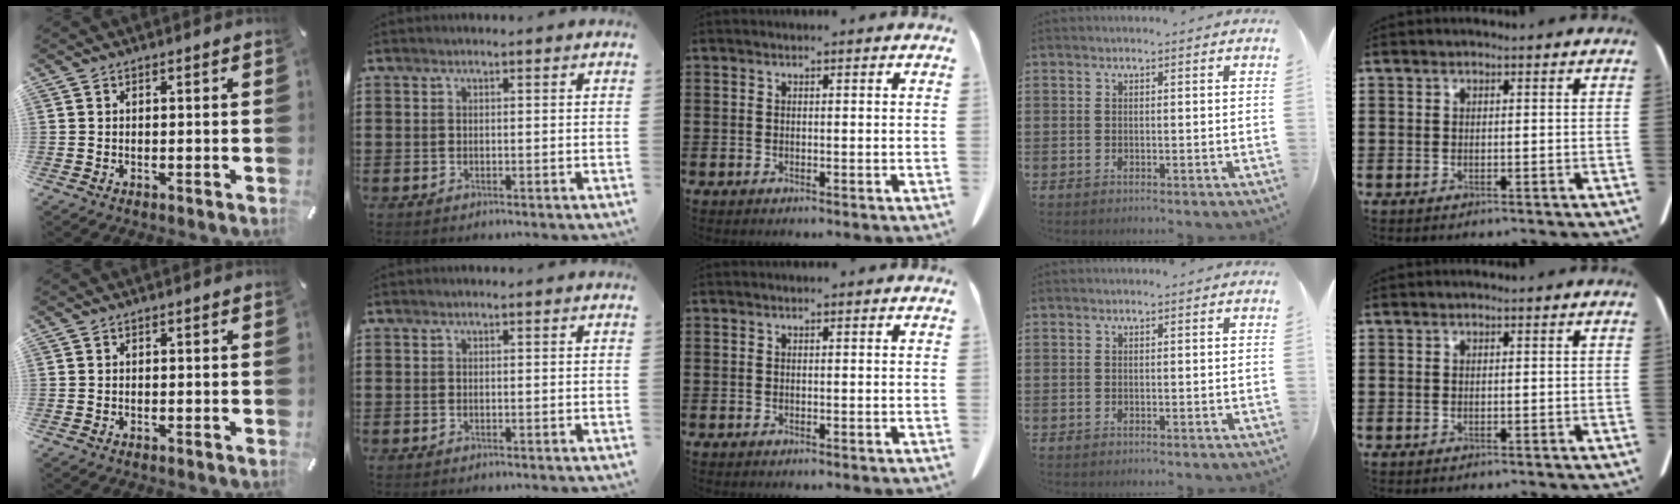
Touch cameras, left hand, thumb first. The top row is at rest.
{}